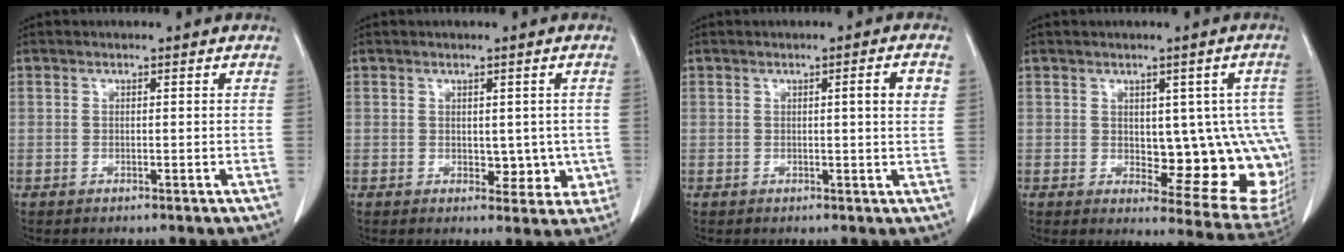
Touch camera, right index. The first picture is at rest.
{"total": 4.3, "force": [0.0, 3.0, 3.2], "torque": [-0.023, 0.000, 0.008]}
{"total": 3.2, "force": [0.8, -0.1, 3.1], "torque": [-0.042, 0.001, 0.010]}
{"total": 13.2, "force": [-0.3, 5.8, 11.9], "torque": [-0.103, 0.007, 0.011]}